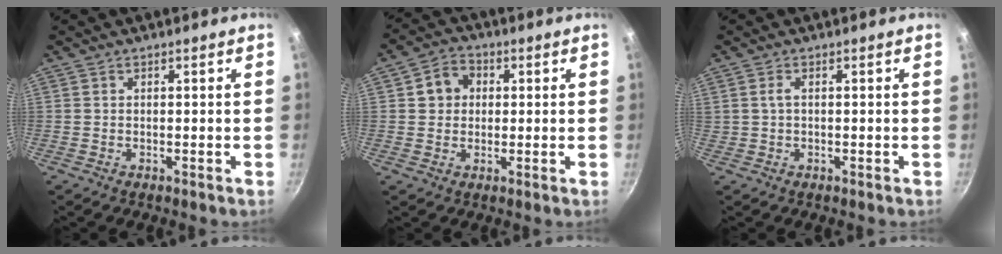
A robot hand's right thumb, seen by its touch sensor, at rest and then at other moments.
{"total": 5.8, "force": [1.1, 5.1, 2.6], "torque": [-0.013, 0.010, 0.009]}
{"total": 1.4, "force": [0.1, 0.7, 1.2], "torque": [-0.022, 0.006, 0.005]}